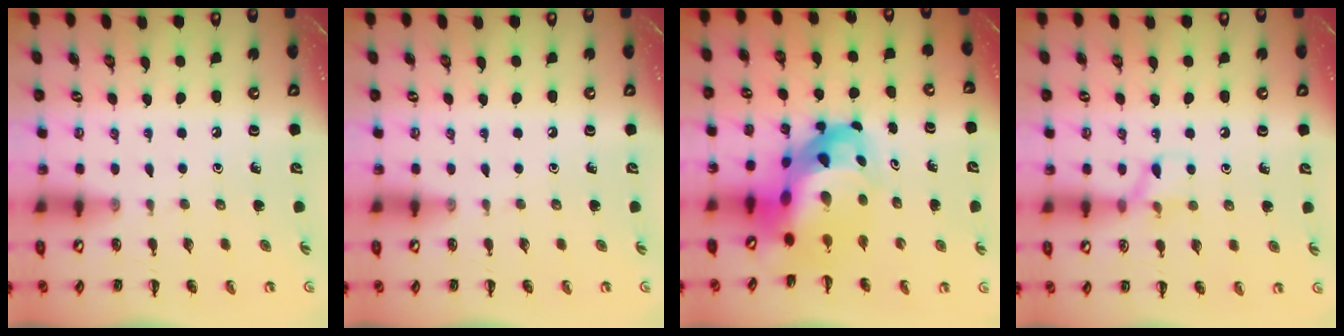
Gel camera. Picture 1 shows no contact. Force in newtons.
{"total": 0.0}
{"total": 10.0, "press": 9.6, "slide": 2.7}
{"total": 6.4, "press": 6.4, "slide": 0.6}